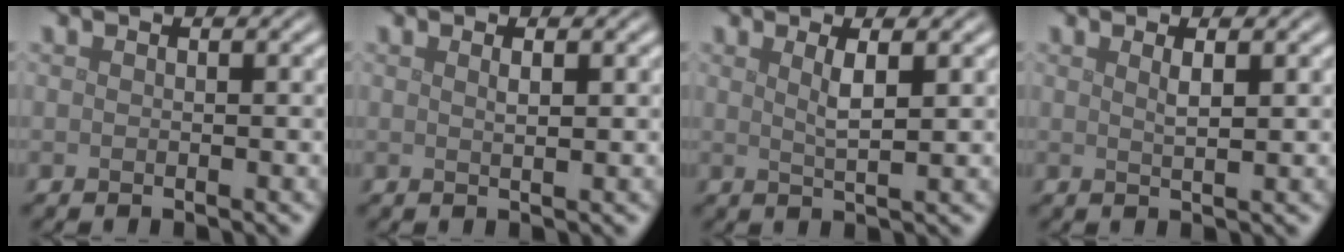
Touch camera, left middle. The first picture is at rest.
{"total": 1.1, "force": [0.5, 0.3, 1.0], "torque": [-0.011, 0.003, 0.006]}
{"total": 2.4, "force": [0.9, 0.5, 2.2], "torque": [-0.033, -0.001, 0.014]}
{"total": 1.5, "force": [0.7, 0.3, 1.3], "torque": [-0.020, 0.001, 0.008]}